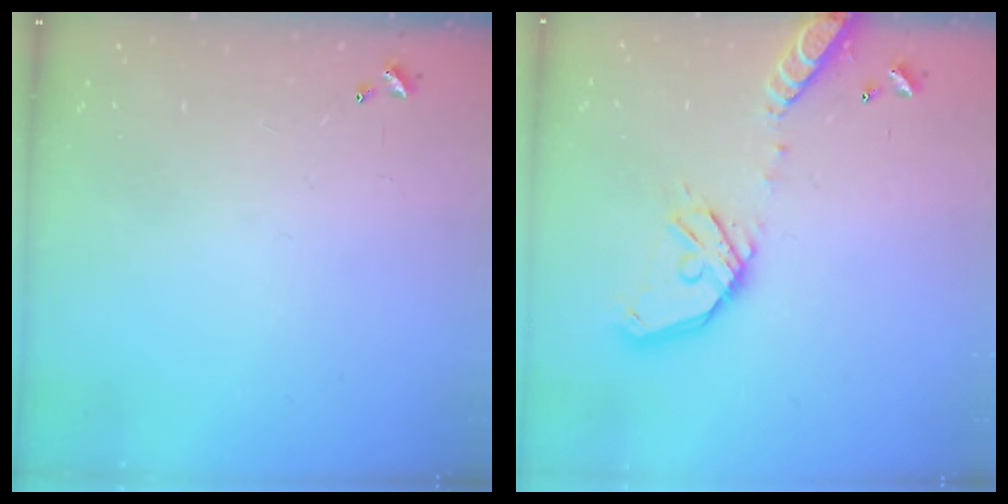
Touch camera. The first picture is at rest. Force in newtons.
{"total": 15.4, "press": 15.1, "slide": 2.8}